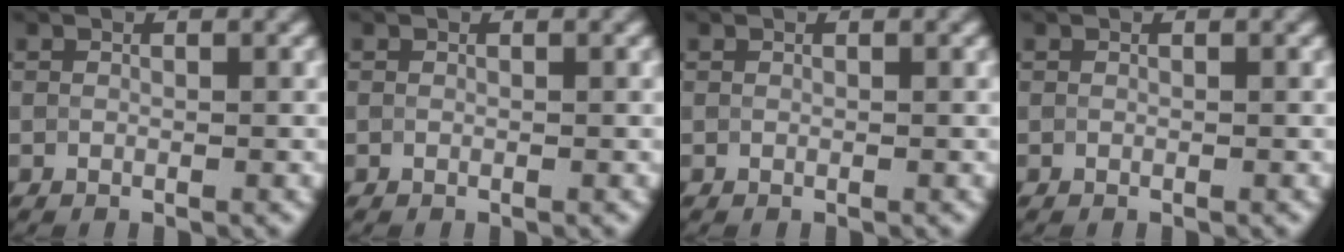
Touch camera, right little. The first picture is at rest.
{"total": 0.0}
{"total": 0.0}
{"total": 0.0}